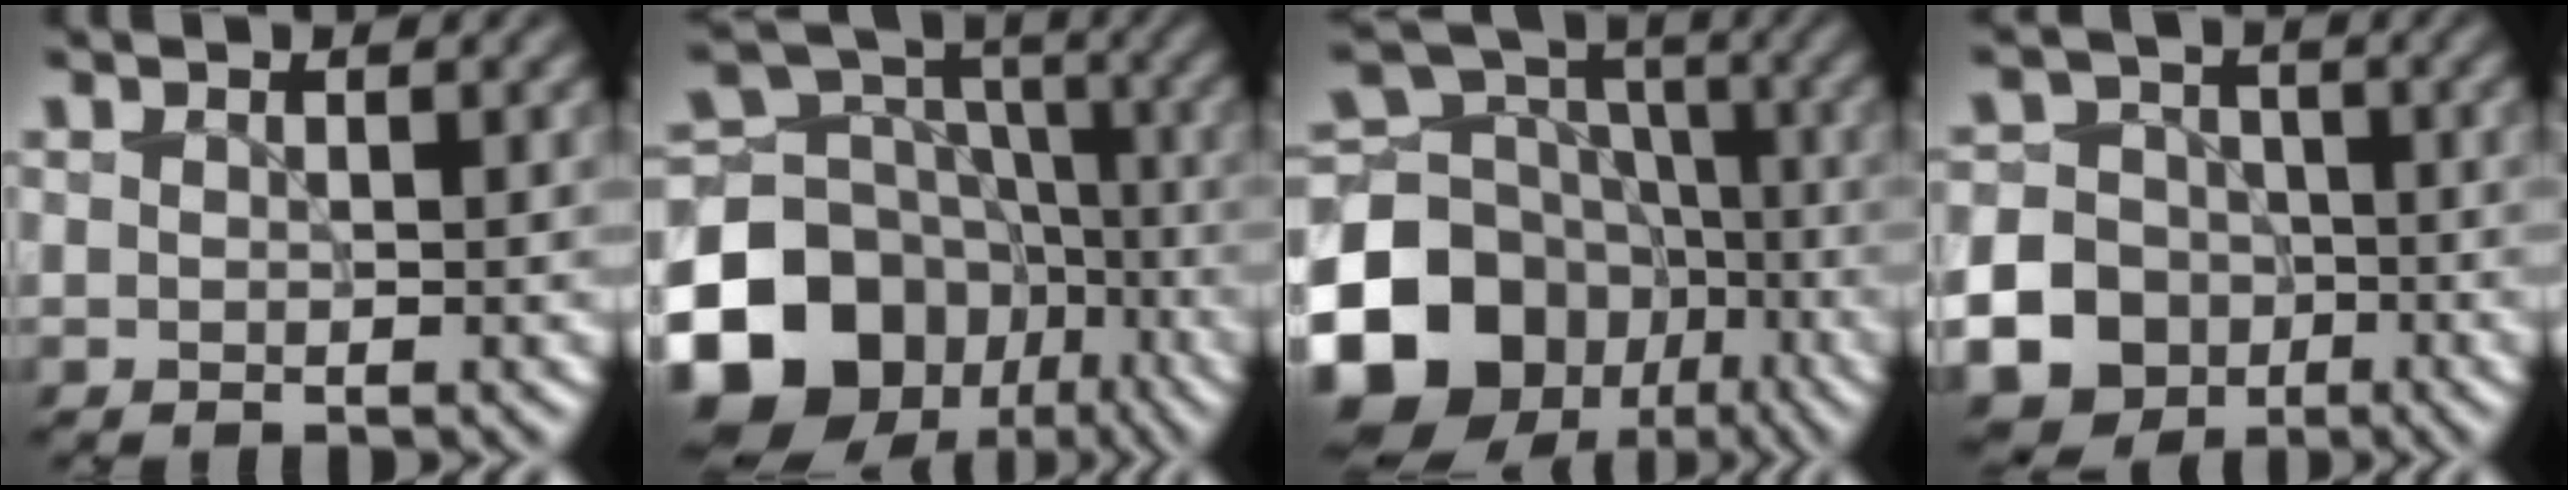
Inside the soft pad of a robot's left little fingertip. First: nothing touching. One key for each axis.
{"total": 16.5, "fx": -7.4, "fy": 13.0, "fz": 6.9, "tx": -0.175, "ty": -0.017, "tz": -0.130}
{"total": 17.2, "fx": -7.0, "fy": 13.9, "fz": 7.3, "tx": -0.176, "ty": -0.025, "tz": -0.134}
{"total": 22.6, "fx": -8.1, "fy": 20.7, "fz": 3.9, "tx": -0.127, "ty": -0.052, "tz": -0.175}